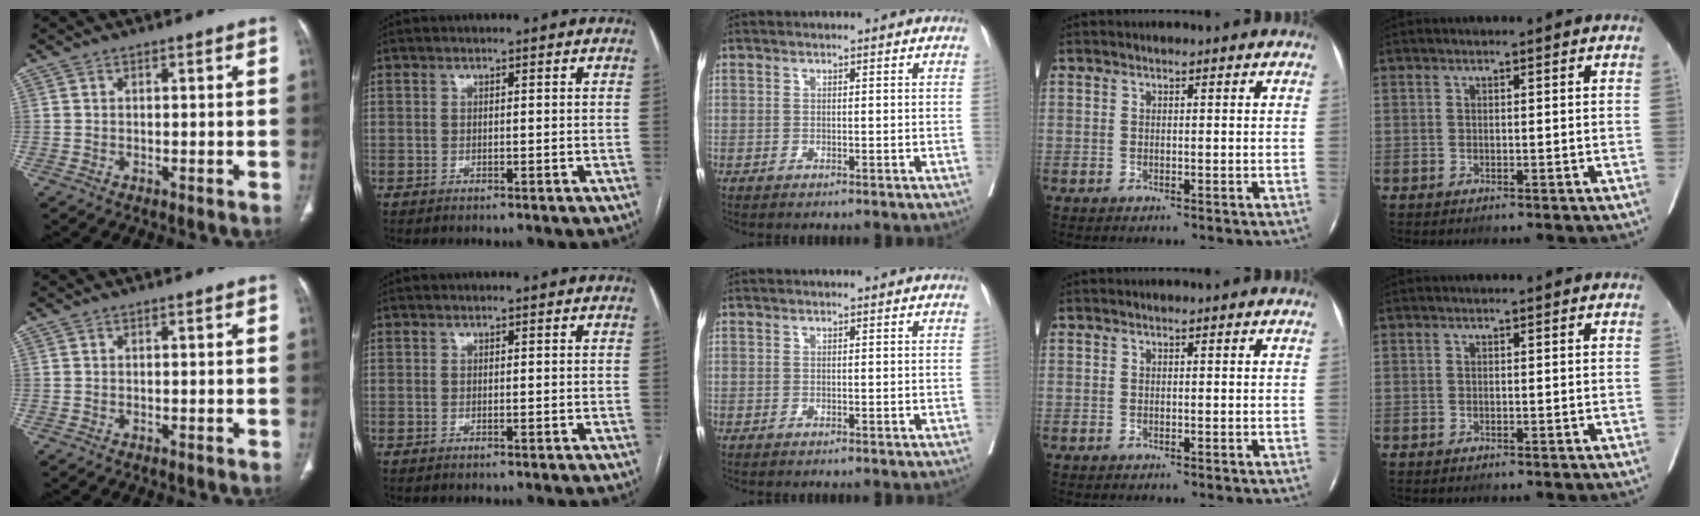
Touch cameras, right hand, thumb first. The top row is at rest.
{}